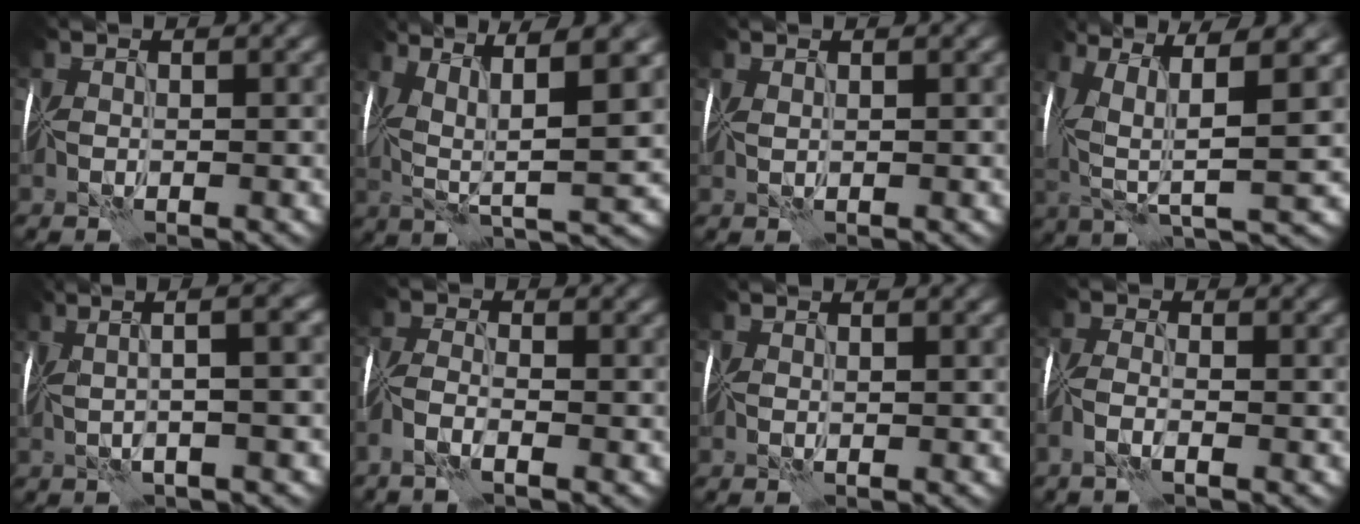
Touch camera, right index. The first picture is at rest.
{"total": 9.0, "force": [3.1, 2.1, 8.1], "torque": [-0.156, 0.011, 0.057]}
{"total": 0.7, "force": [0.6, -0.1, 0.3], "torque": [-0.012, 0.006, 0.012]}
{"total": 9.3, "force": [2.5, 2.6, 8.6], "torque": [-0.182, 0.008, 0.047]}
{"total": 7.1, "force": [1.8, 1.8, 6.6], "torque": [-0.074, 0.030, 0.010]}
{"total": 2.9, "force": [-2.0, 0.4, 2.0], "torque": [-0.054, -0.002, -0.054]}
{"total": 0.7, "force": [0.7, -0.1, 0.2], "torque": [-0.004, 0.006, 0.009]}
{"total": 2.2, "force": [-1.5, 0.2, 1.6], "torque": [-0.047, -0.003, -0.042]}